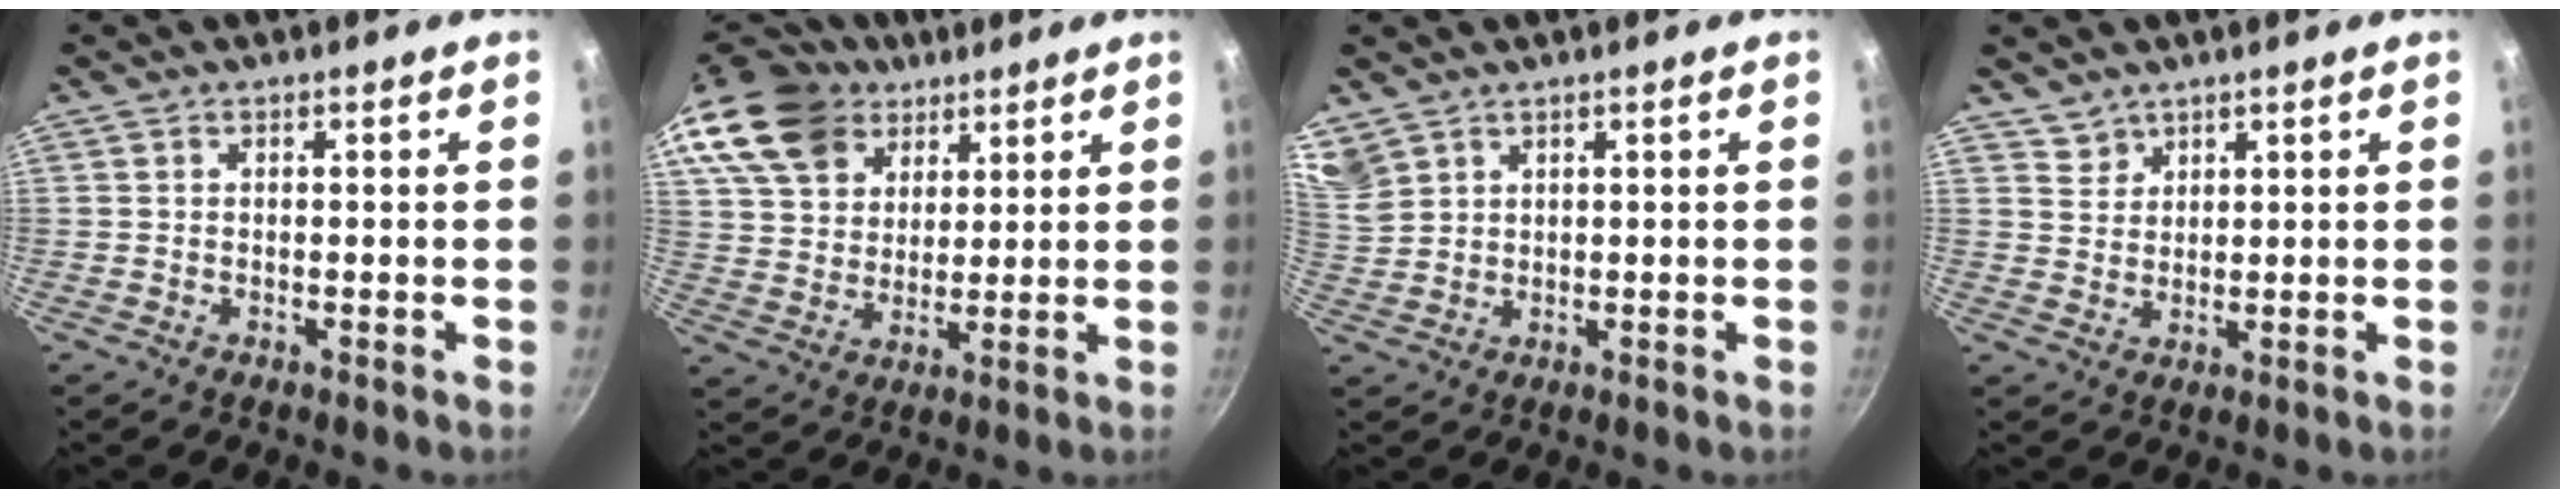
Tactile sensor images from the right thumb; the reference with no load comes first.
{"total": 19.7, "force": [12.2, 13.7, 7.2], "torque": [-0.144, -0.002, 0.230]}
{"total": 7.2, "force": [5.3, 4.2, 2.5], "torque": [-0.050, 0.004, 0.119]}
{"total": 3.4, "force": [2.7, 2.0, -0.1], "torque": [0.020, 0.003, 0.057]}